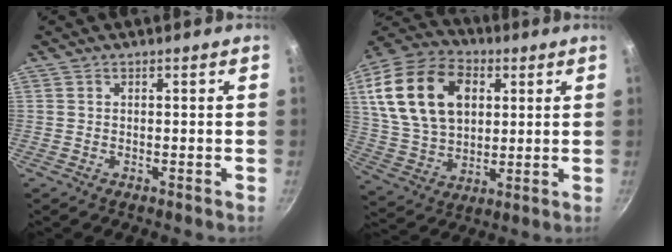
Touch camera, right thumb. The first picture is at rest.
{"total": 21.7, "force": [5.9, 14.6, 14.9], "torque": [-0.257, 0.001, 0.107]}